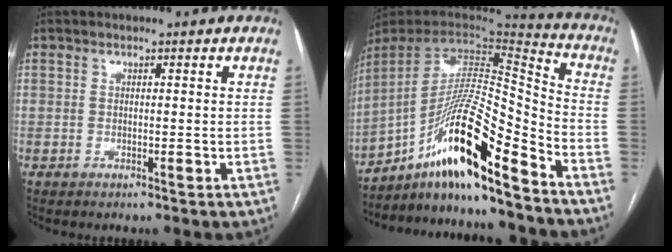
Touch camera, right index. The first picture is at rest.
{"total": 18.2, "force": [-12.5, 1.0, 13.2], "torque": [-0.243, 0.011, -0.220]}